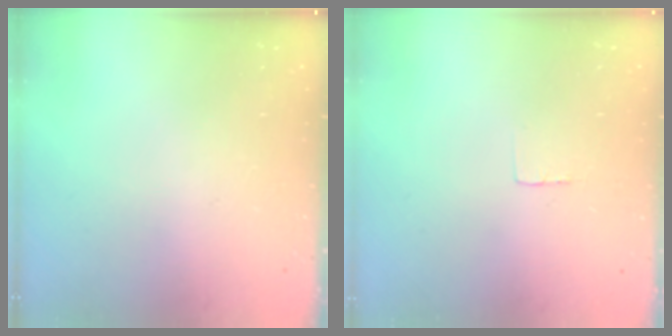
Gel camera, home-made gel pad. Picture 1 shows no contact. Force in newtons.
{"total": 2.3, "press": 2.3, "slide": 0.1}